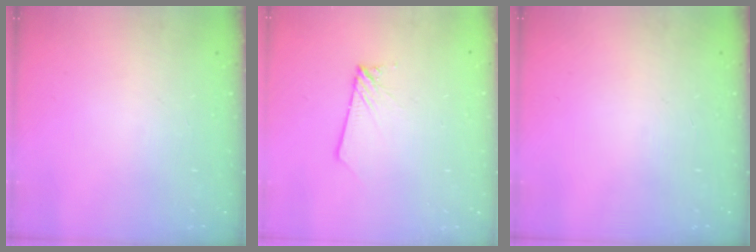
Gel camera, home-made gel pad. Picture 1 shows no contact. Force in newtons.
{"total": 1.8, "press": 1.8, "slide": 0.2}
{"total": 0.0}